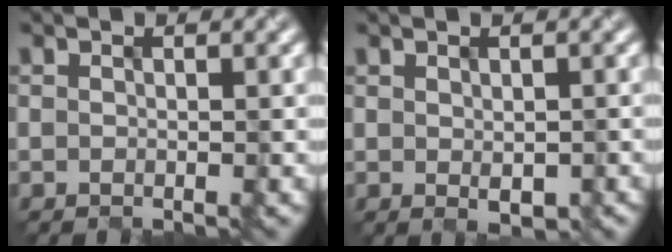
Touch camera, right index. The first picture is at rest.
{"total": 1.3, "force": [-0.3, 0.7, 1.0], "torque": [-0.020, -0.006, 0.007]}